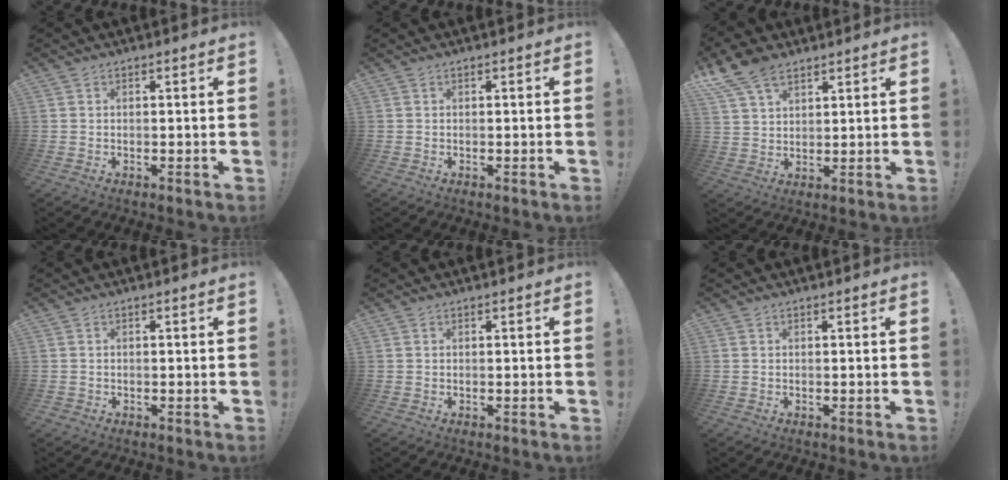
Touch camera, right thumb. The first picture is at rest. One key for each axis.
{"total": 0.0}
{"total": 10.1, "fx": 6.8, "fy": 5.6, "fz": 4.9, "tx": -0.086, "ty": -0.029, "tz": 0.135}
{"total": 0.9, "fx": -0.5, "fy": 0.7, "fz": 0.0, "tx": -0.002, "ty": 0.003, "tz": -0.009}
{"total": 0.0}
{"total": 0.0}